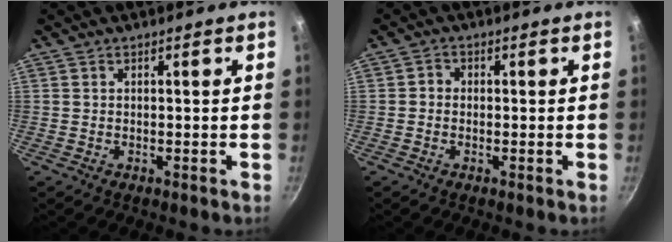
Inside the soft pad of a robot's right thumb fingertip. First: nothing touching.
{"total": 1.5, "force": [-0.3, 1.3, 0.7], "torque": [-0.008, 0.006, -0.009]}